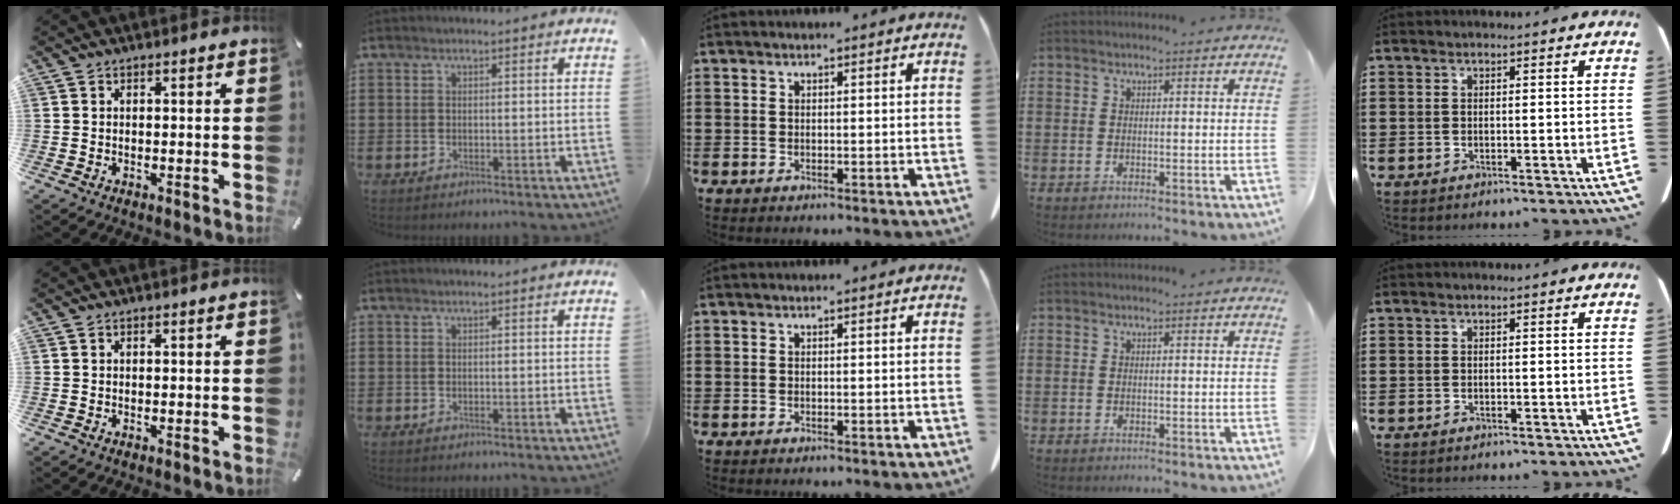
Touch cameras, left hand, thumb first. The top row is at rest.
{}